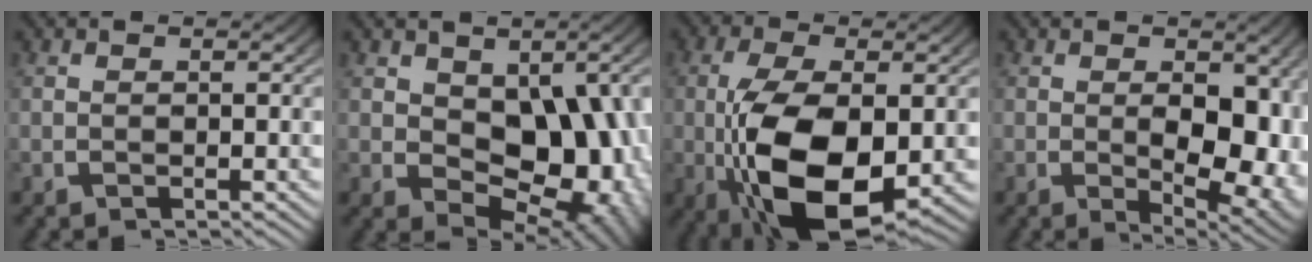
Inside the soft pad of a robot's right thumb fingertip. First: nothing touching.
{"total": 11.5, "force": [-1.4, 7.4, 8.8], "torque": [-0.150, -0.047, 0.002]}
{"total": 12.9, "force": [-3.3, 7.1, 10.2], "torque": [-0.219, -0.053, -0.033]}
{"total": 7.7, "force": [-0.7, 4.6, 6.1], "torque": [-0.117, -0.044, 0.005]}